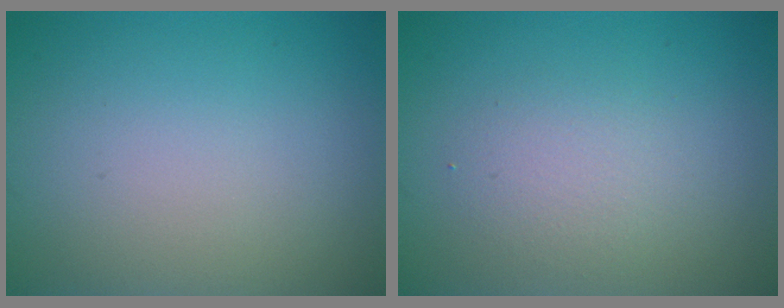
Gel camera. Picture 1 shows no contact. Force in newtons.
{"total": 2.2, "press": 2.2, "slide": 0.1}